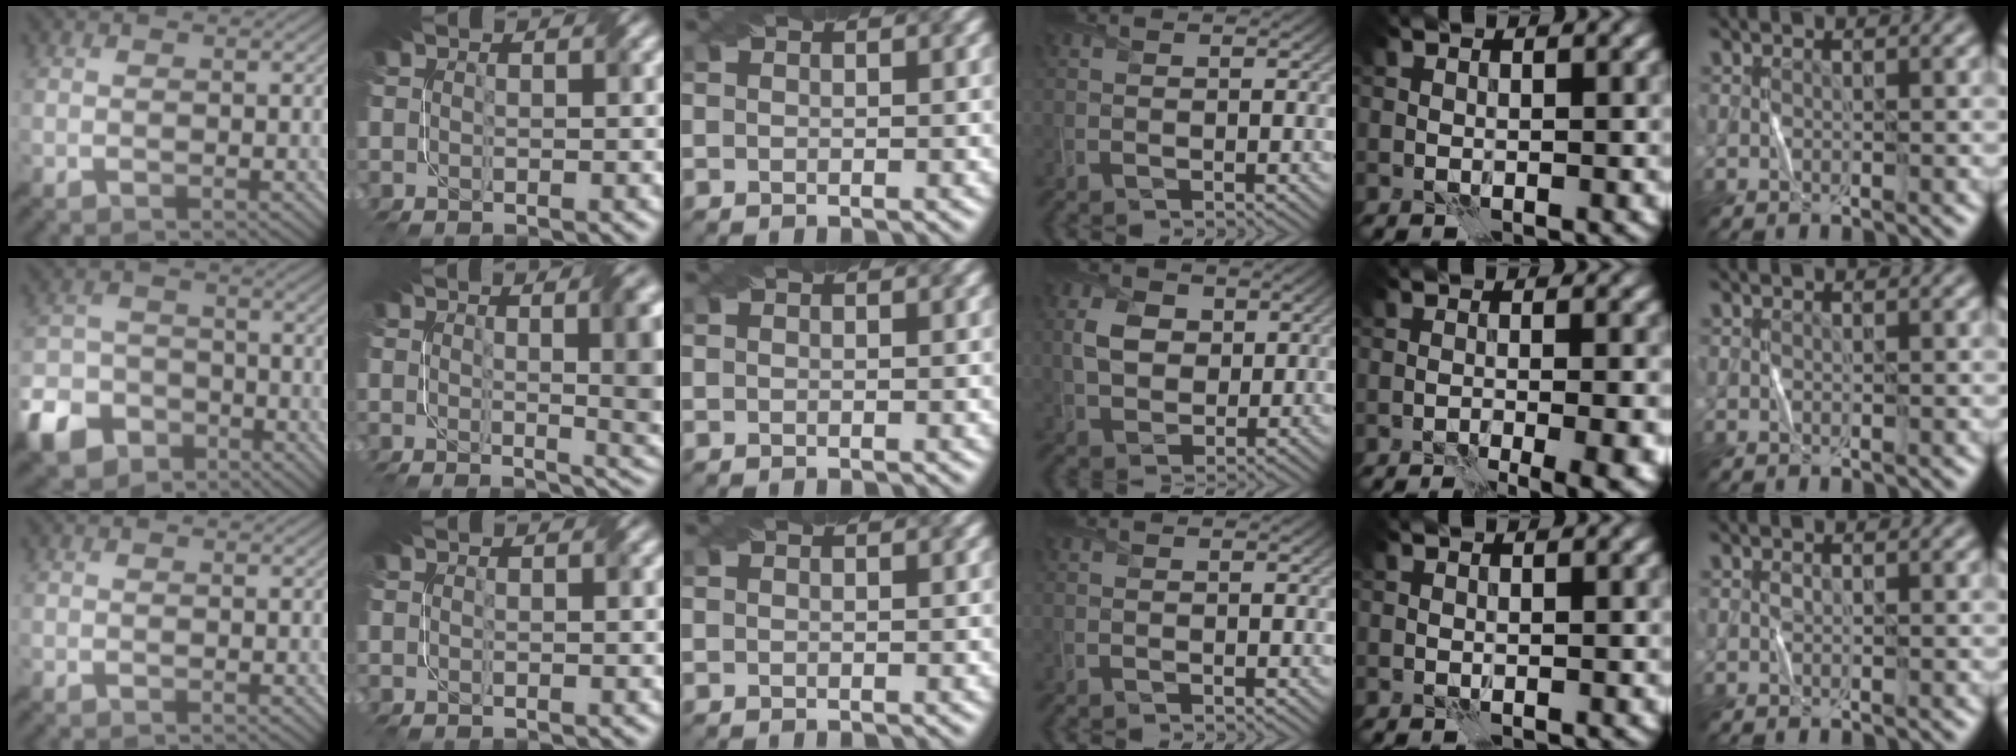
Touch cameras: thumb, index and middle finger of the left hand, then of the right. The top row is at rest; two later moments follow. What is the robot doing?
{"motion": "fold", "object": "bubble wrap"}